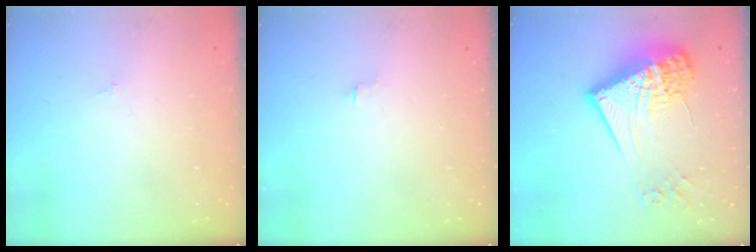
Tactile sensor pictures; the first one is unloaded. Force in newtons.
{"total": 0.0}
{"total": 23.4, "press": 23.3, "slide": 2.5}